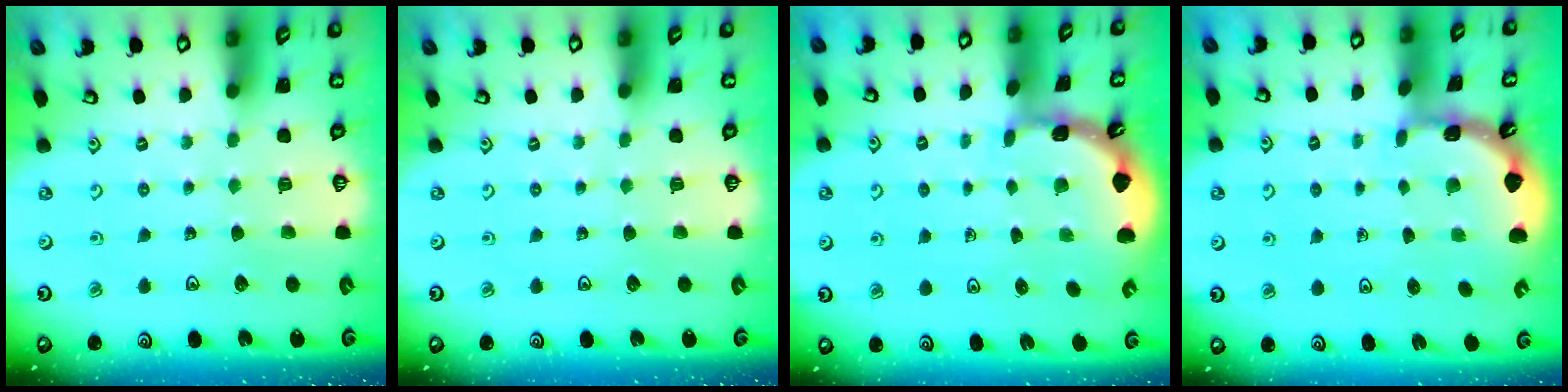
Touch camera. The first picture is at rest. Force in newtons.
{"total": 0.0}
{"total": 1.6, "press": 1.6, "slide": 0.1}
{"total": 1.6, "press": 1.6, "slide": 0.1}